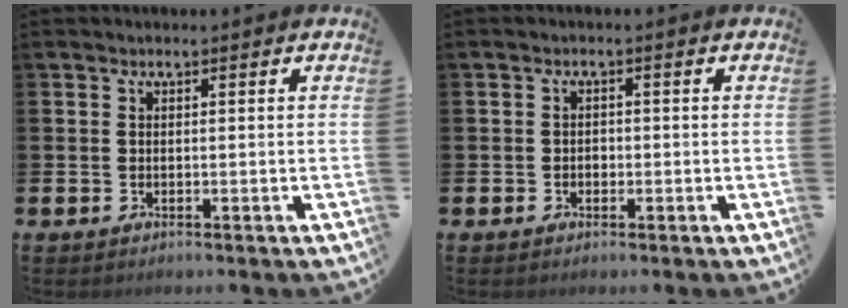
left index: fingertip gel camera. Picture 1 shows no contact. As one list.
[{"total": 1.1, "force": [-0.4, 1.0, 0.4], "torque": [-0.009, 0.004, -0.010]}]